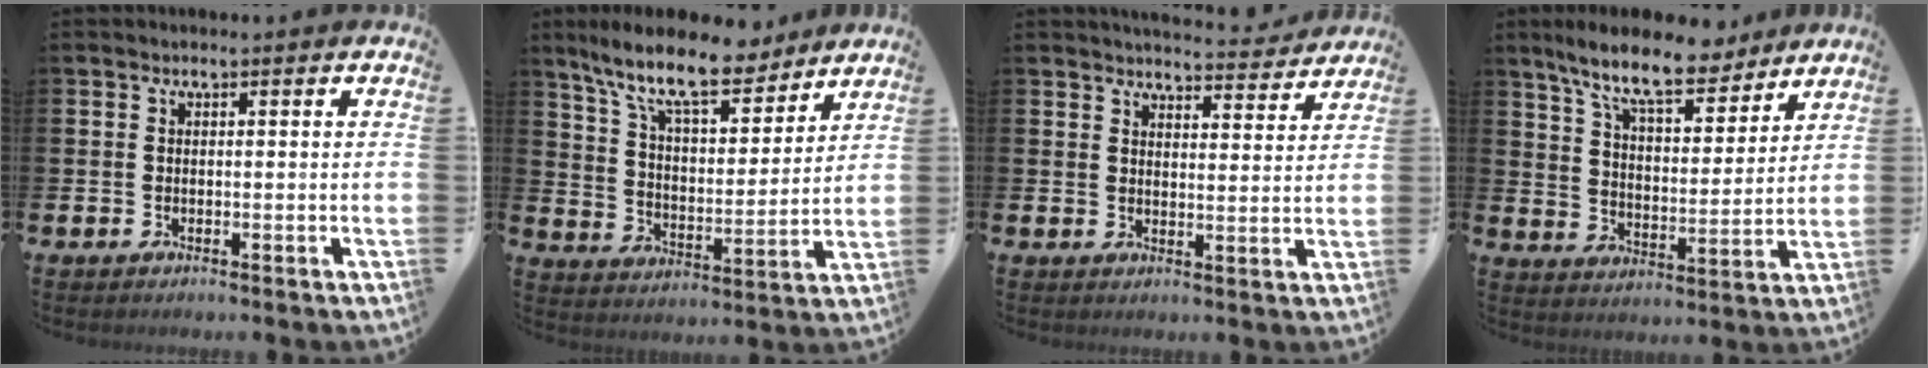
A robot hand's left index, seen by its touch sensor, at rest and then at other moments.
{"total": 12.0, "force": [10.0, 3.1, 5.7], "torque": [-0.138, -0.054, 0.175]}
{"total": 4.8, "force": [4.7, 0.3, 0.4], "torque": [-0.011, -0.035, 0.082]}
{"total": 10.6, "force": [9.1, 2.5, 4.9], "torque": [-0.117, -0.045, 0.158]}